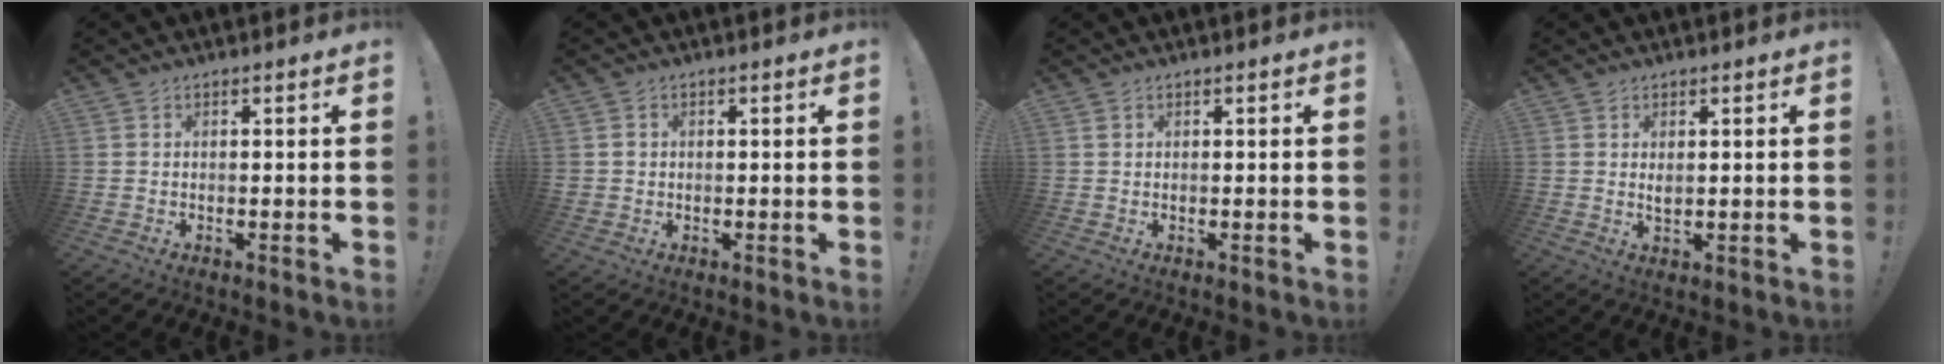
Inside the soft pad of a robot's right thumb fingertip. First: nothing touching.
{"total": 1.9, "force": [0.3, 1.8, 0.4], "torque": [0.001, 0.001, 0.004]}
{"total": 0.5, "force": [0.3, 0.5, 0.1], "torque": [-0.003, 0.002, 0.005]}
{"total": 1.9, "force": [1.1, 0.8, 1.3], "torque": [-0.013, -0.008, 0.017]}